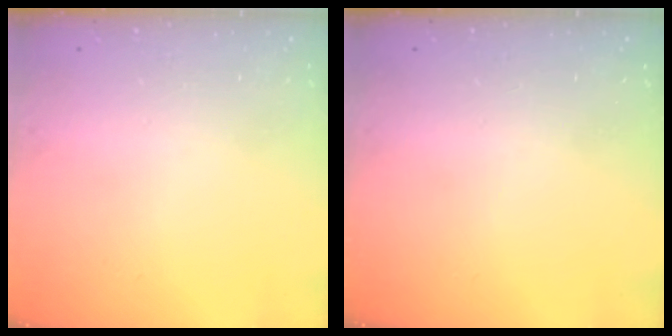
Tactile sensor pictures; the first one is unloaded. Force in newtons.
{"total": 0.0}